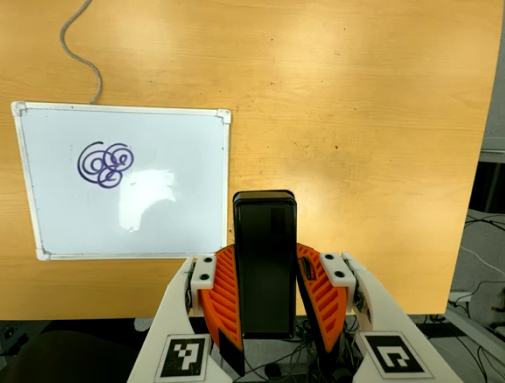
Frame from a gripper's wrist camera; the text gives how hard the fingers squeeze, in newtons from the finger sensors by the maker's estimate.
{"total": 6.7, "left": 5.3, "right": 8.1}